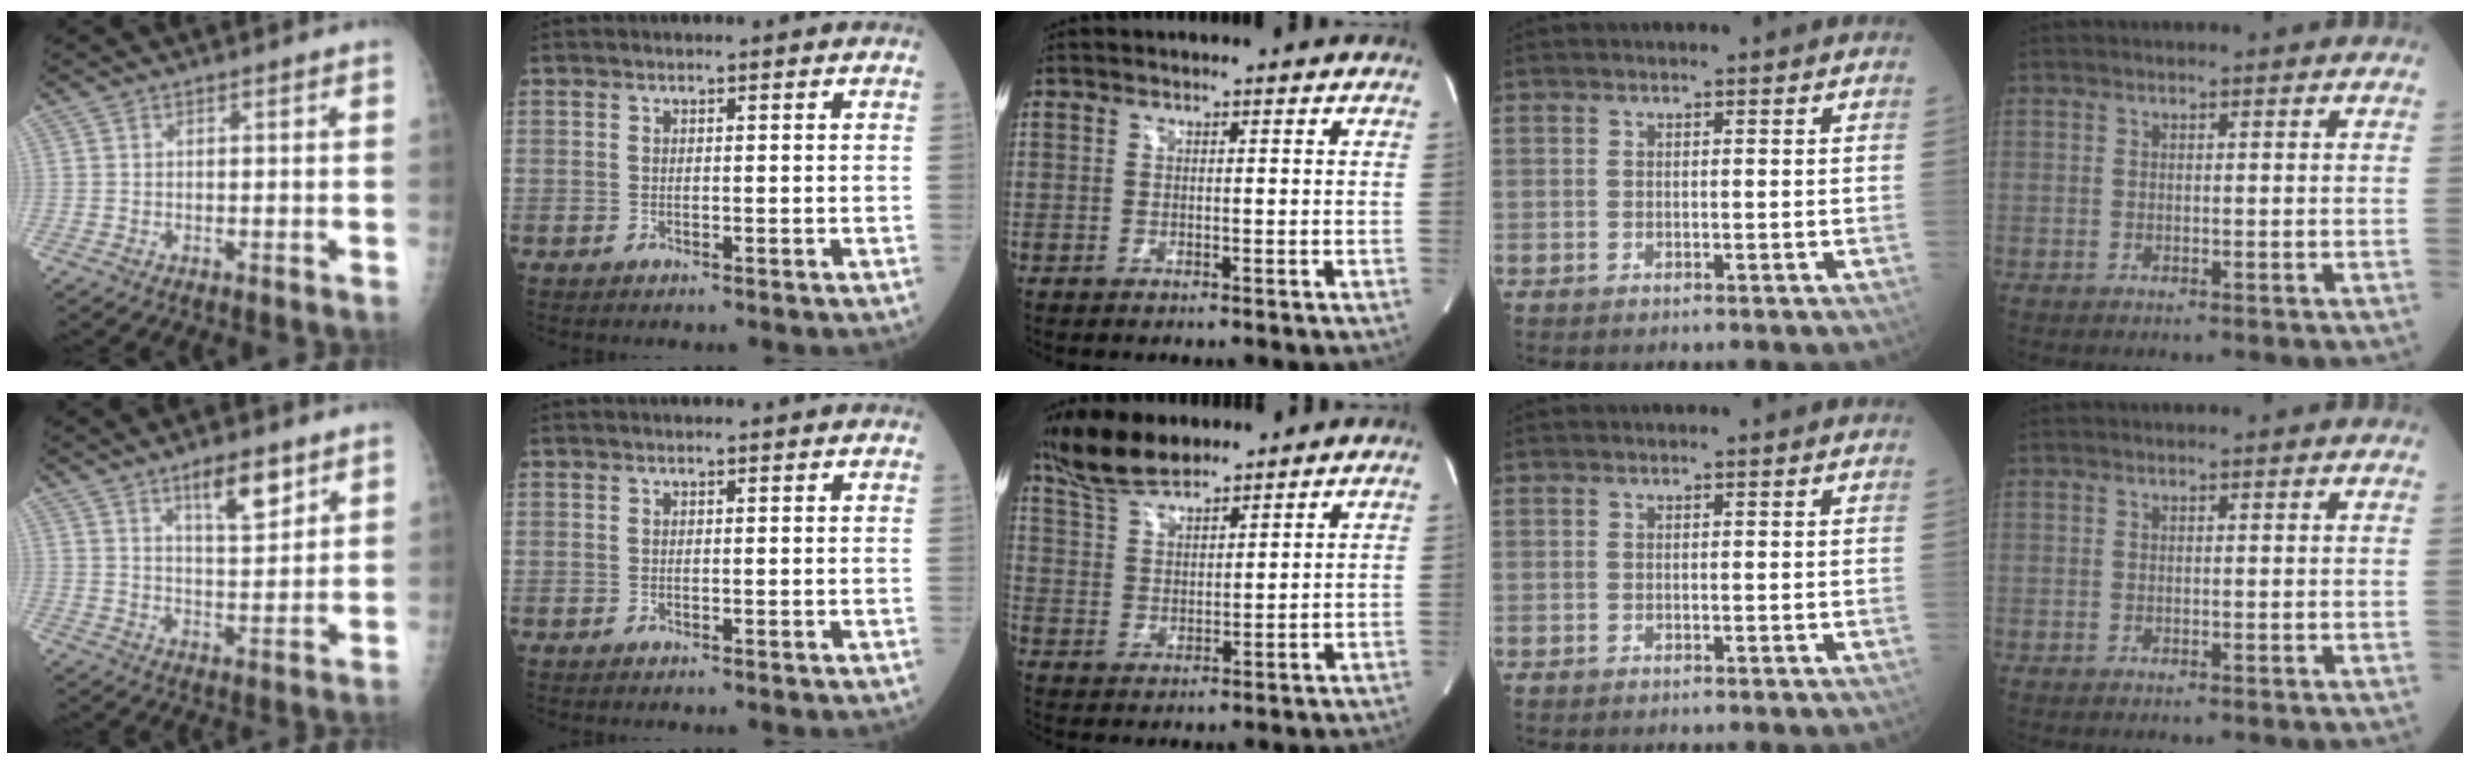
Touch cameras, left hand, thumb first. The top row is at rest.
{"thumb": {"total": 8.5, "force": [5.1, 2.7, 6.2], "torque": [-0.085, -0.035, 0.086]}, "middle": {"total": 9.2, "force": [7.9, 2.3, 4.1], "torque": [-0.089, 0.015, 0.156]}}